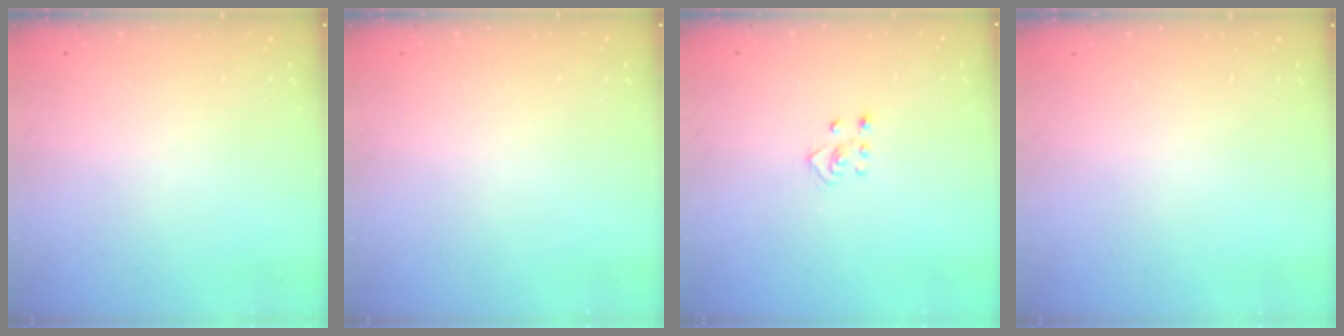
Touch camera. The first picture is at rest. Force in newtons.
{"total": 0.0}
{"total": 3.1, "press": 3.1, "slide": 0.4}
{"total": 0.0}